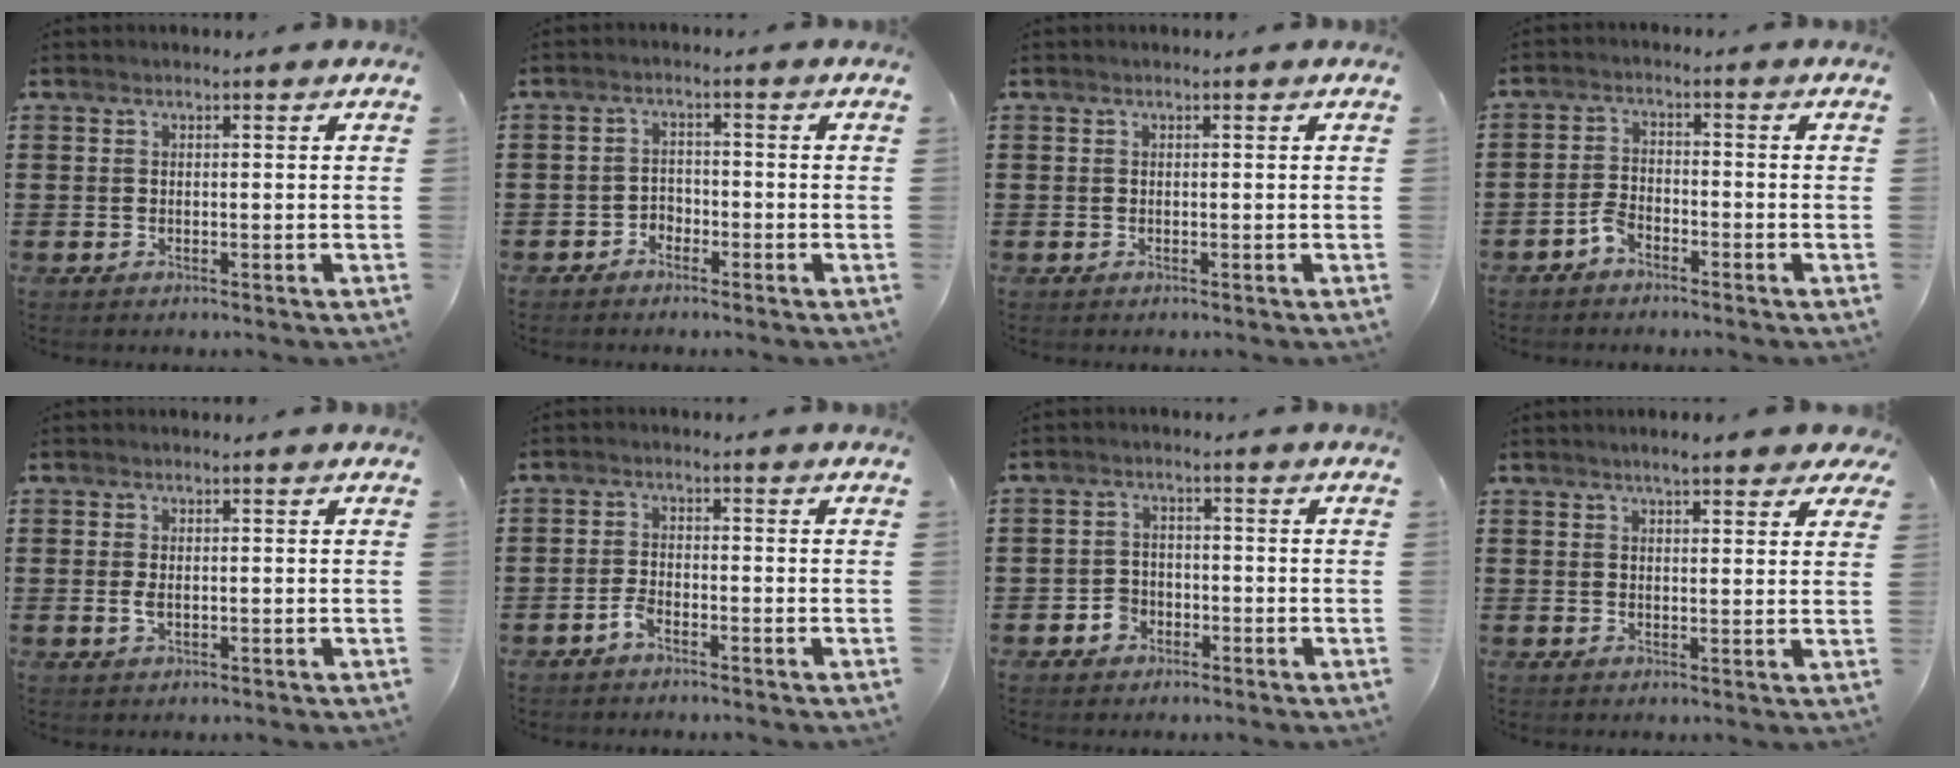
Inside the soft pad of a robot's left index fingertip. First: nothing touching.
{"total": 2.1, "force": [-1.9, 0.9, 0.0], "torque": [-0.010, 0.001, -0.044]}
{"total": 0.0}
{"total": 2.8, "force": [-2.2, 1.2, 1.2], "torque": [-0.034, 0.005, -0.046]}
{"total": 1.6, "force": [0.0, 0.6, 1.5], "torque": [-0.036, -0.002, -0.003]}
{"total": 2.3, "force": [-1.7, 0.7, 1.4], "torque": [-0.035, 0.002, -0.034]}
{"total": 2.7, "force": [-1.6, 2.1, 0.7], "torque": [-0.019, 0.004, -0.035]}
{"total": 4.5, "force": [3.6, 0.7, 2.6], "torque": [-0.051, -0.003, 0.062]}